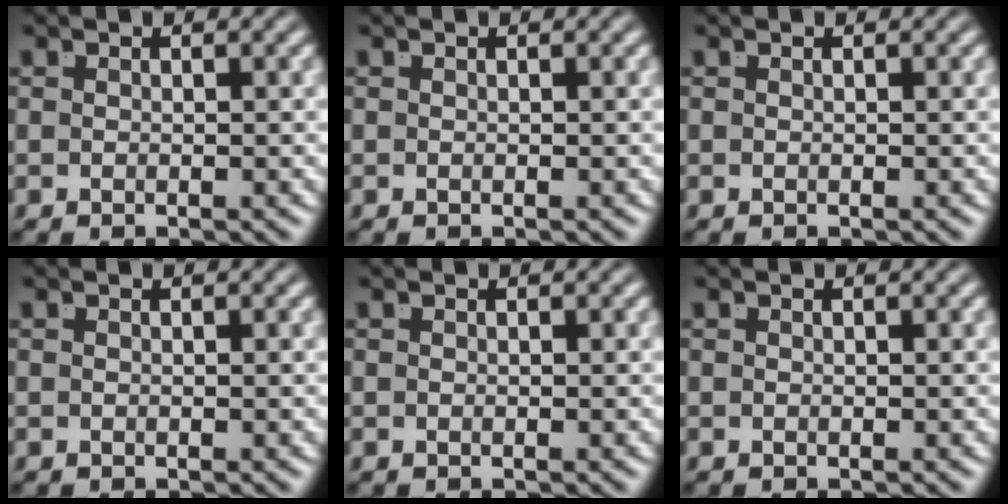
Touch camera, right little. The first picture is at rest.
{"total": 0.0}
{"total": 0.0}
{"total": 0.0}
{"total": 0.0}
{"total": 0.0}